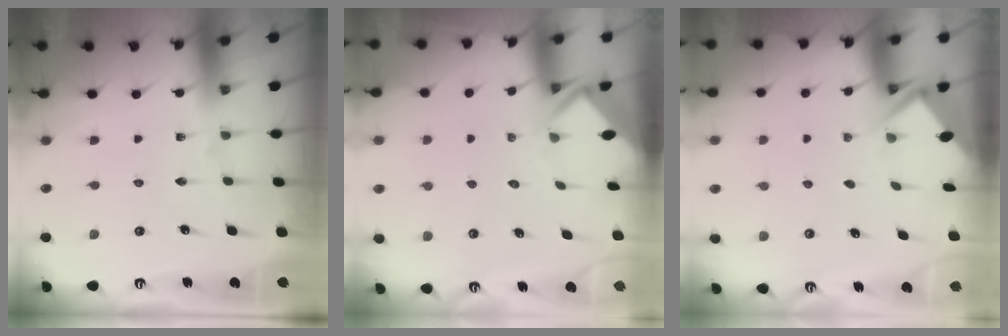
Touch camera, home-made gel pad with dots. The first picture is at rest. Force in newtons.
{"total": 2.5, "press": 2.5, "slide": 0.1}
{"total": 2.8, "press": 2.8, "slide": 0.1}